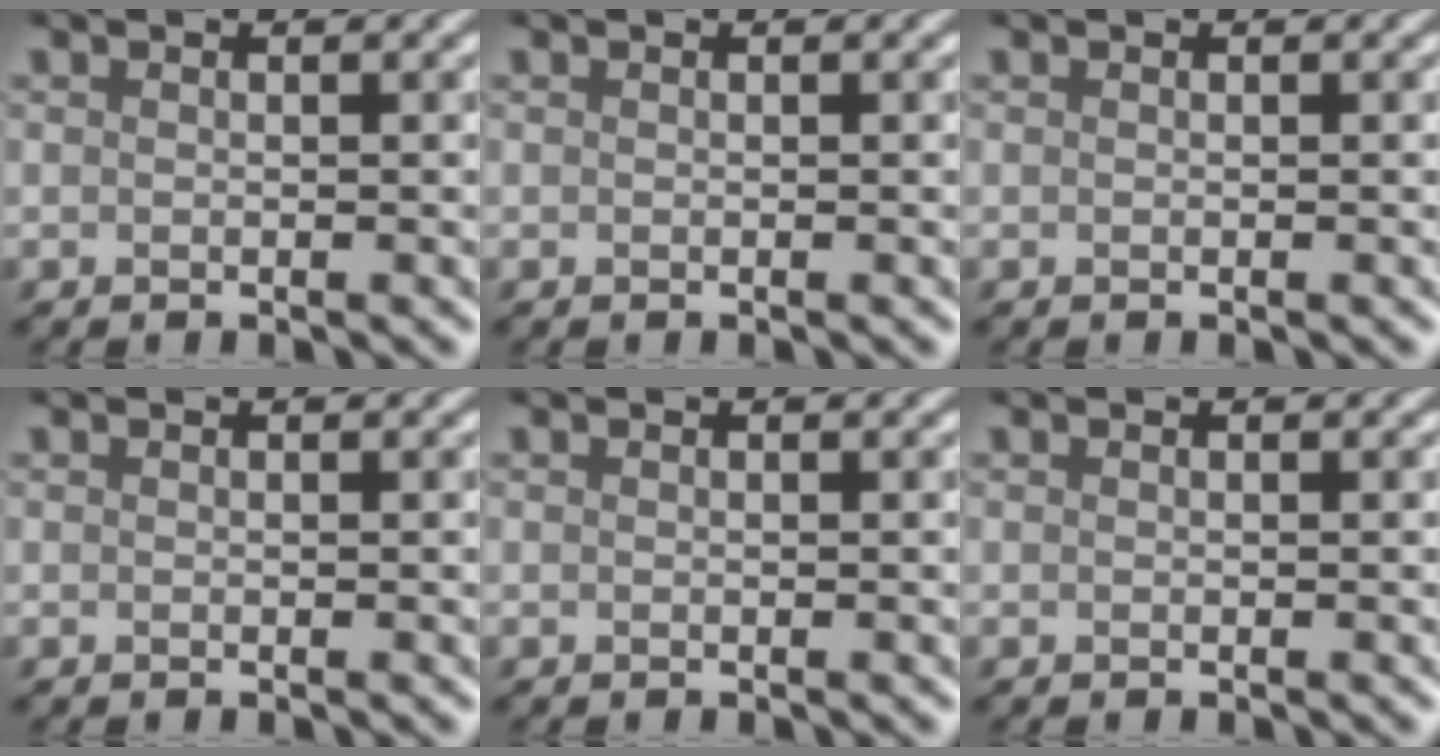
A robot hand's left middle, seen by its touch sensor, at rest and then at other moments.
{"total": 0.0}
{"total": 0.0}
{"total": 0.0}
{"total": 0.0}
{"total": 0.0}